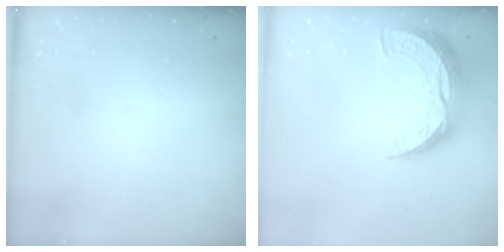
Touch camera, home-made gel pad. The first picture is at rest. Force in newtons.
{"total": 12.8, "press": 12.7, "slide": 1.0}